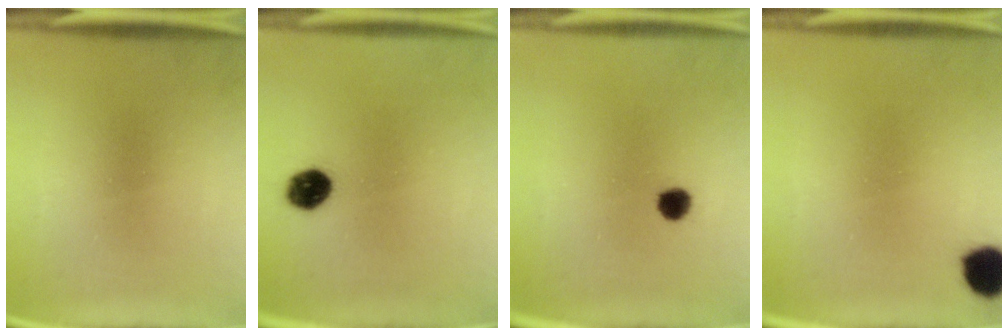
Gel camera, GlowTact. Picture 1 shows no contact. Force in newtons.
{"total": 6.2}
{"total": 3.0}
{"total": 7.0}